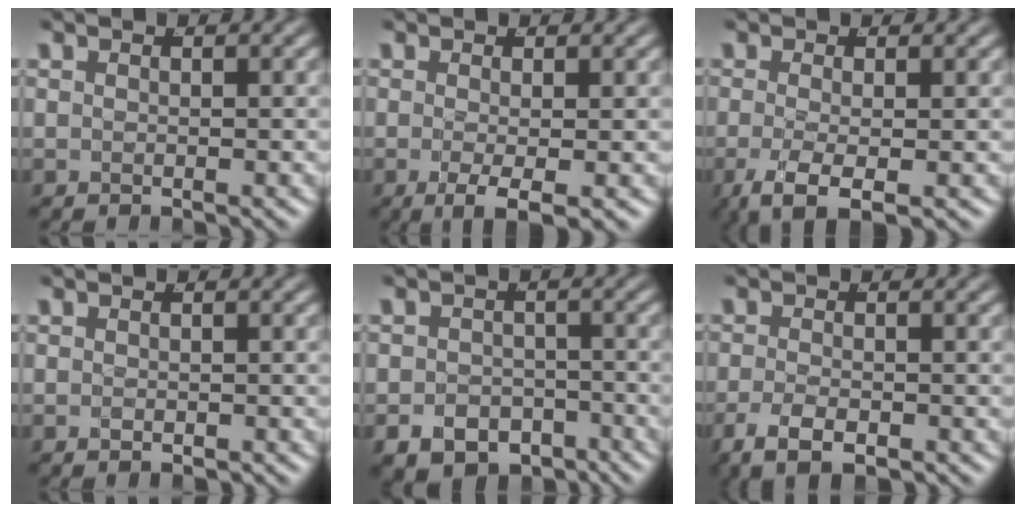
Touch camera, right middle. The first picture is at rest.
{"total": 3.5, "force": [-2.0, 0.5, 2.8], "torque": [-0.050, -0.022, -0.020]}
{"total": 4.7, "force": [-3.0, 1.5, 3.4], "torque": [-0.085, -0.038, -0.027]}
{"total": 0.7, "force": [-0.7, -0.1, 0.3], "torque": [-0.006, -0.006, -0.004]}
{"total": 8.1, "force": [-6.1, 5.1, 1.5], "torque": [-0.002, -0.026, -0.098]}
{"total": 3.3, "force": [-2.1, 1.2, 2.2], "torque": [-0.044, -0.014, -0.027]}